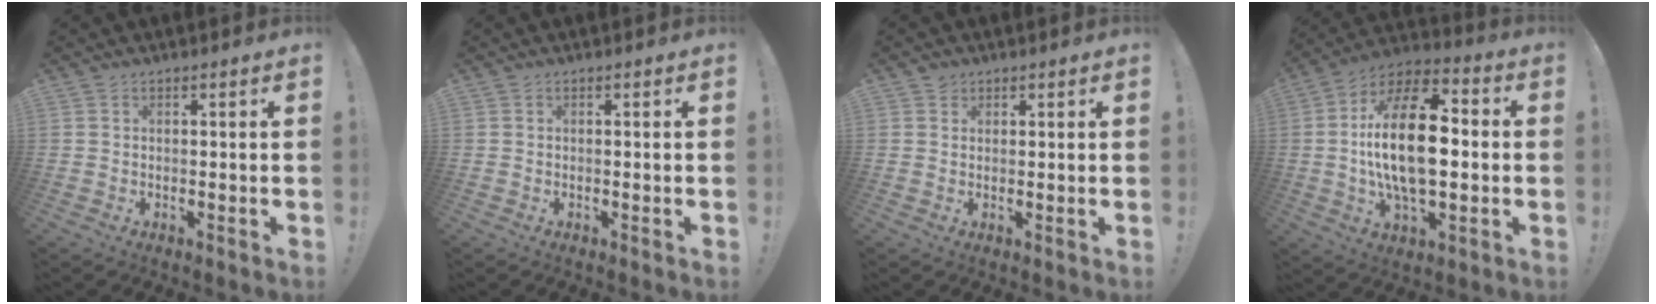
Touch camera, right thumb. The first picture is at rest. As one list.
[{"total": 0.0}, {"total": 2.0, "force": [1.5, 1.3, 0.1], "torque": [0.001, -0.005, 0.028]}, {"total": 22.3, "force": [-0.4, 11.4, 19.2], "torque": [-0.346, 0.000, -0.016]}]